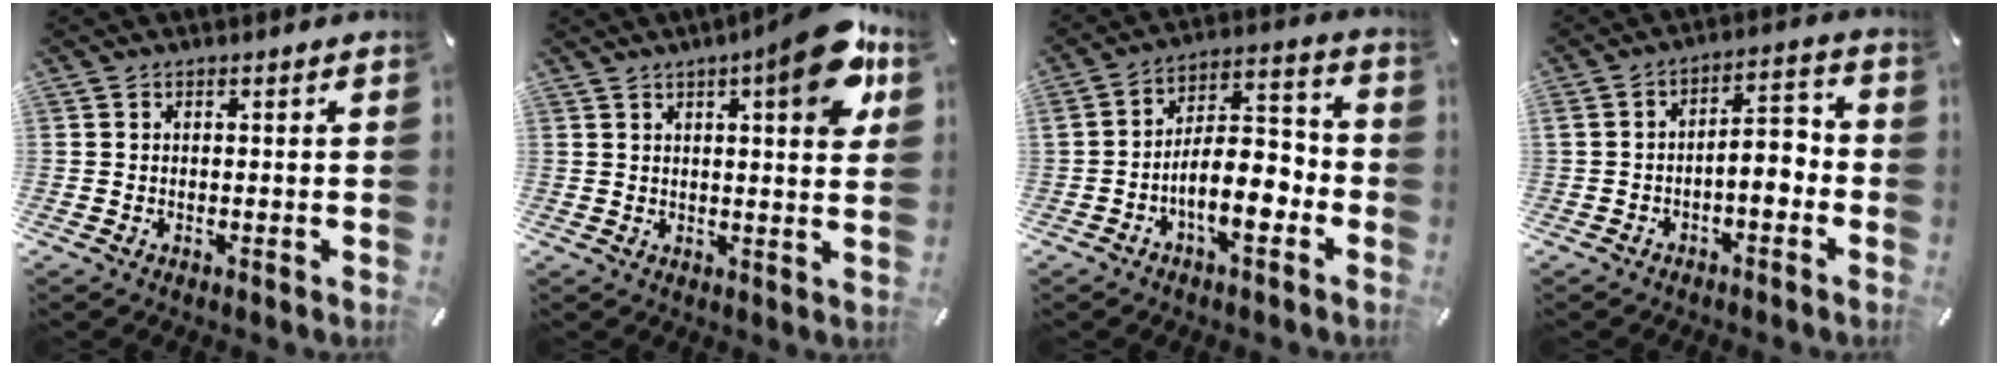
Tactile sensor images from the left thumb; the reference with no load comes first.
{"total": 11.8, "force": [5.8, 2.7, 9.9], "torque": [-0.128, -0.028, 0.087]}
{"total": 11.3, "force": [-5.0, 5.1, 8.8], "torque": [-0.140, 0.009, -0.091]}
{"total": 6.7, "force": [-3.1, 3.1, 5.1], "torque": [-0.084, 0.019, -0.055]}